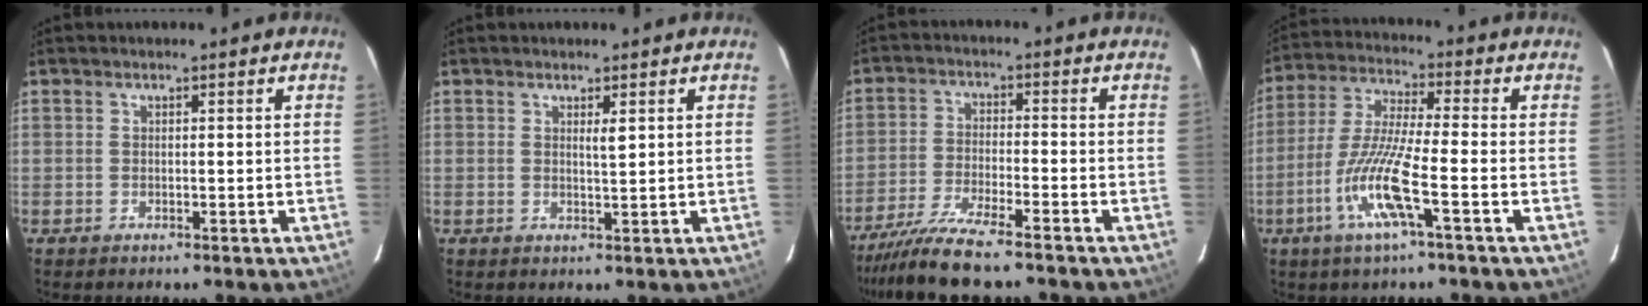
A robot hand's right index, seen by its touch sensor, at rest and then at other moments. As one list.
[{"total": 1.4, "force": [0.7, 0.0, 1.2], "torque": [-0.023, -0.005, 0.011]}, {"total": 9.4, "force": [-8.0, 0.0, 4.9], "torque": [-0.082, -0.028, -0.139]}, {"total": 11.2, "force": [-4.3, 0.3, 10.3], "torque": [-0.214, -0.008, -0.088]}]